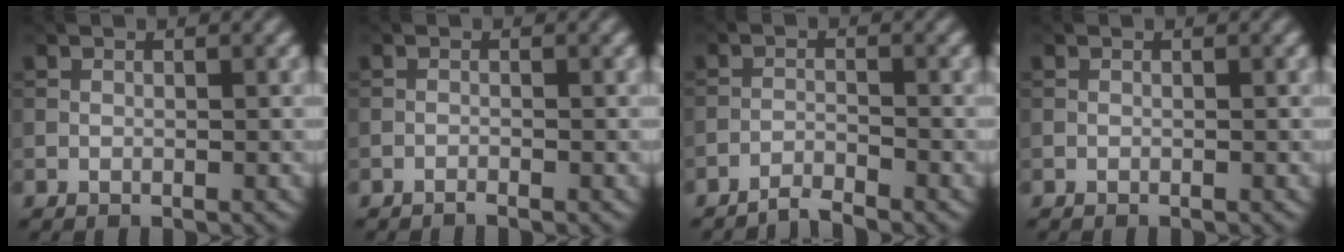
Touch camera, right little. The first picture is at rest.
{"total": 0.5, "force": [-0.5, 0.0, 0.2], "torque": [-0.002, 0.002, -0.012]}
{"total": 2.1, "force": [-2.0, 0.1, 0.6], "torque": [-0.008, 0.002, -0.045]}
{"total": 0.0}